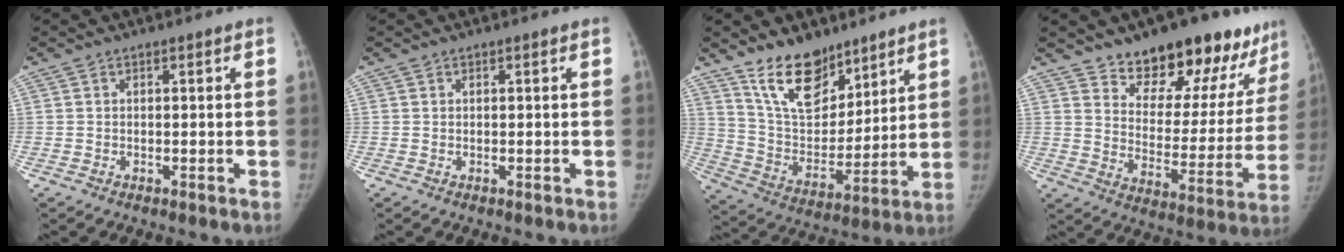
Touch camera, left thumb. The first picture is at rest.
{"total": 0.0}
{"total": 15.3, "force": [11.0, 7.7, 7.4], "torque": [-0.083, -0.076, 0.209]}
{"total": 21.8, "force": [16.7, 9.2, 10.6], "torque": [-0.097, -0.110, 0.239]}